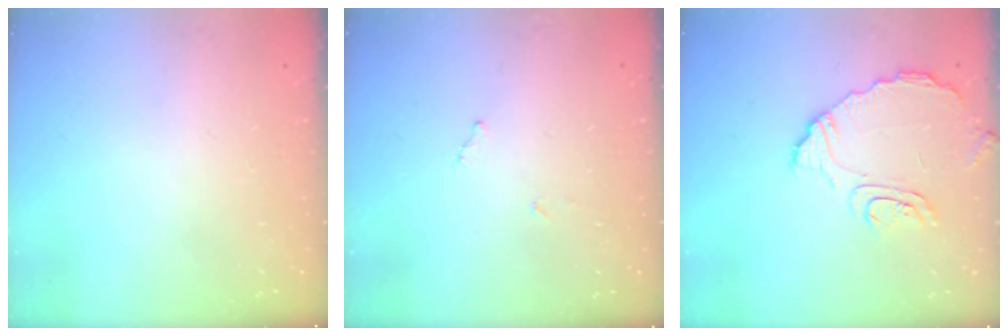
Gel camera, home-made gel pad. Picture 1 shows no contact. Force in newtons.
{"total": 6.4, "press": 6.4, "slide": 0.4}
{"total": 9.0, "press": 9.0, "slide": 0.8}